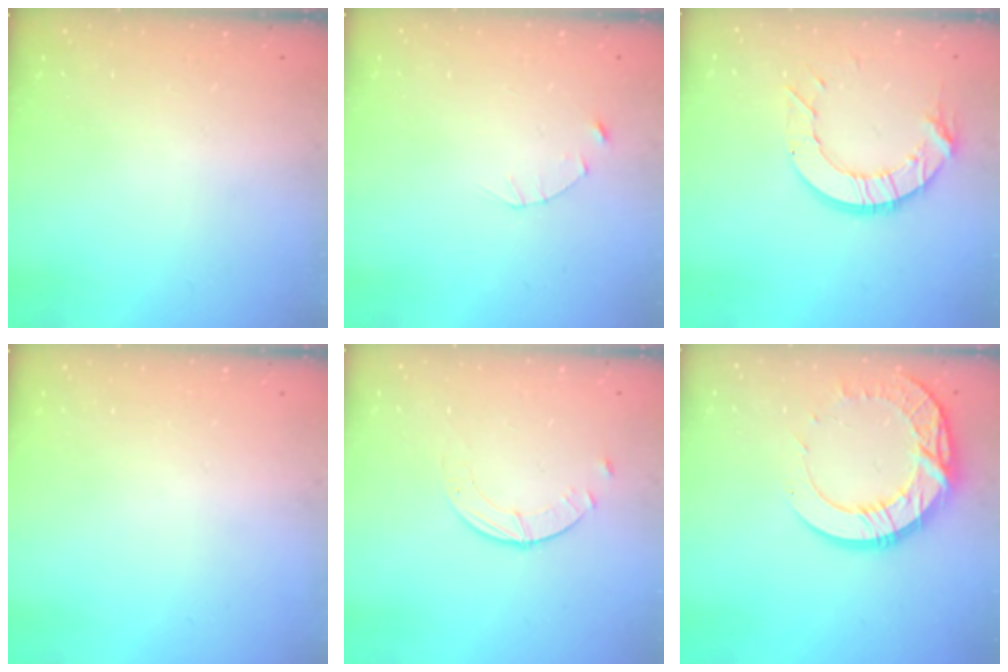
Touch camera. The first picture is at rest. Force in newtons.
{"total": 2.5, "press": 2.4, "slide": 0.3}
{"total": 10.4, "press": 10.3, "slide": 0.5}
{"total": 0.0}
{"total": 2.5, "press": 2.5, "slide": 0.3}
{"total": 17.8, "press": 17.7, "slide": 1.5}